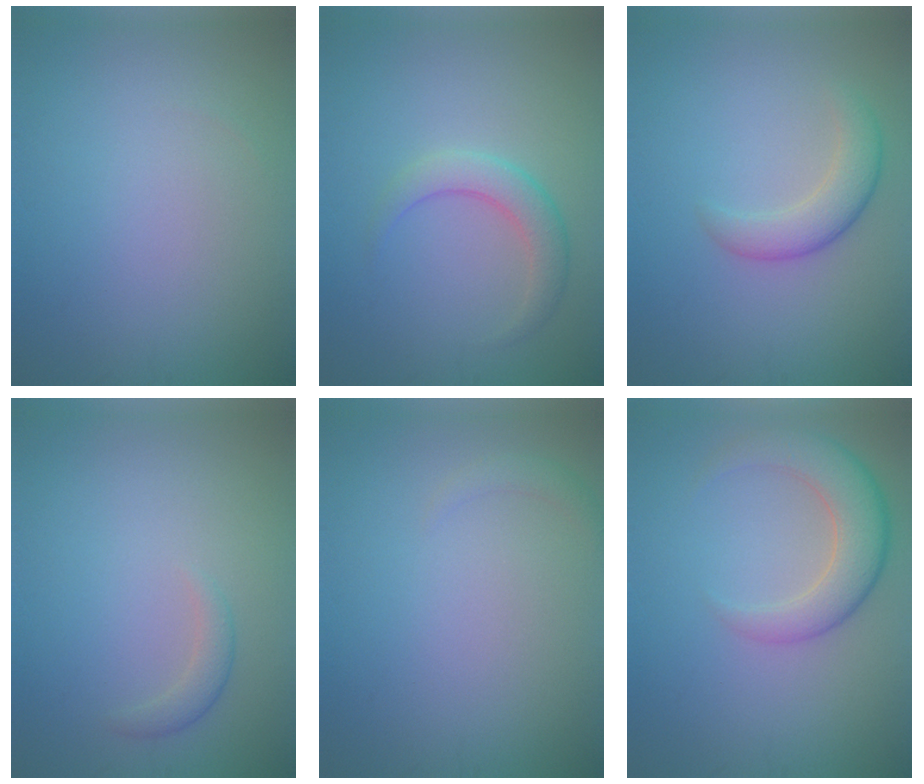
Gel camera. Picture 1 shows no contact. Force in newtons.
{"total": 2.8, "press": 2.8, "slide": 0.1}
{"total": 3.0, "press": 3.0, "slide": 0.2}
{"total": 1.3, "press": 1.3, "slide": 0.1}
{"total": 0.9, "press": 0.9, "slide": 0.1}
{"total": 4.8, "press": 4.8, "slide": 0.2}